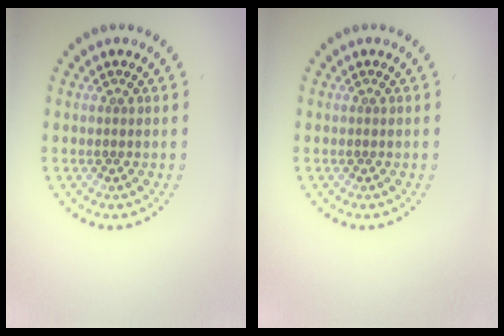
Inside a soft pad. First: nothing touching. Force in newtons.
{"total": 0.0}